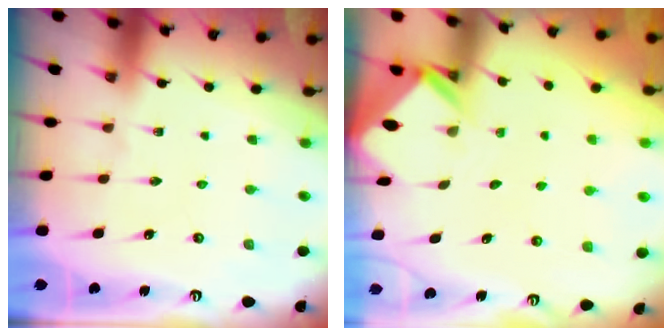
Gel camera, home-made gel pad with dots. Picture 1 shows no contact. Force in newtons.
{"total": 2.5, "press": 2.5, "slide": 0.2}